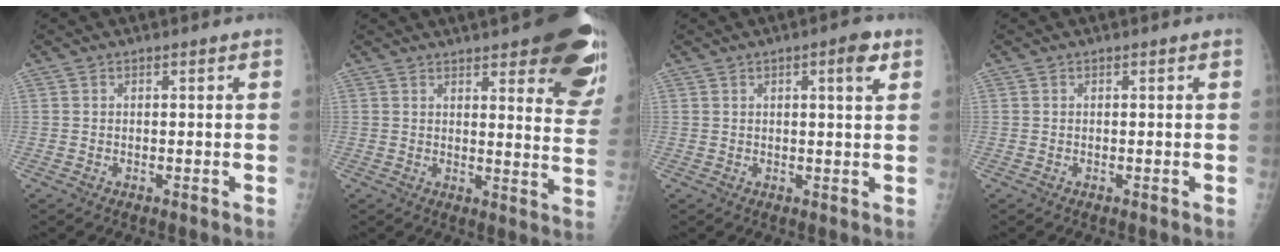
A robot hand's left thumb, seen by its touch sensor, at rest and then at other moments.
{"total": 20.2, "force": [12.4, 5.6, 14.9], "torque": [-0.156, -0.054, 0.138]}
{"total": 4.3, "force": [2.0, 1.1, 3.7], "torque": [-0.047, -0.006, 0.026]}
{"total": 0.0}